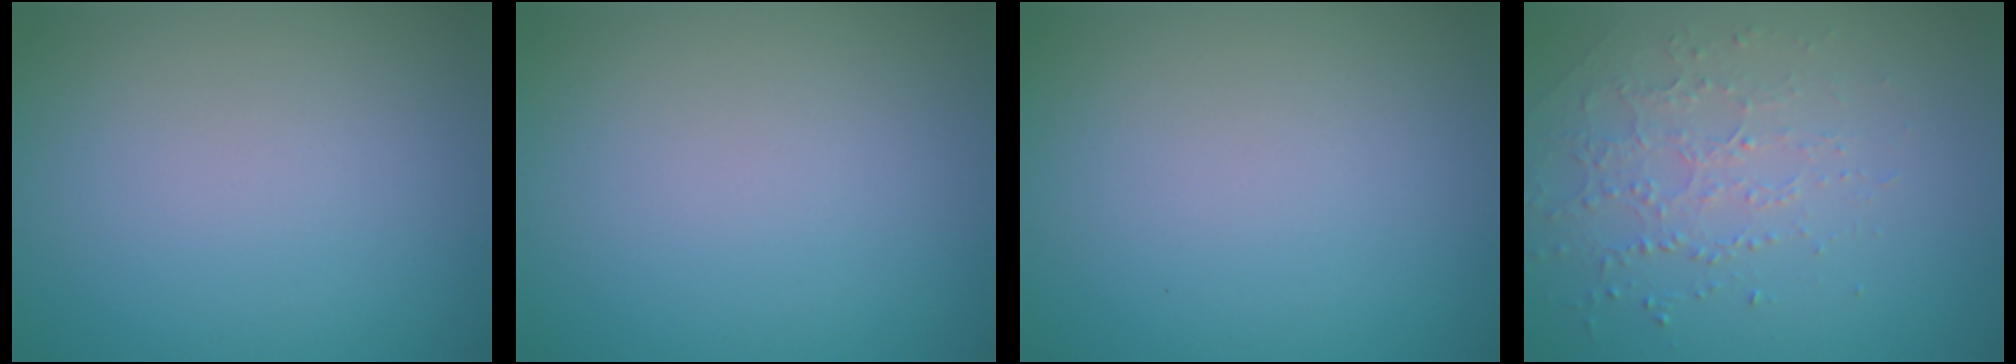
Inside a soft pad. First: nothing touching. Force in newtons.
{"total": 0.0}
{"total": 0.0}
{"total": 1.7, "press": 1.5, "slide": 0.8}